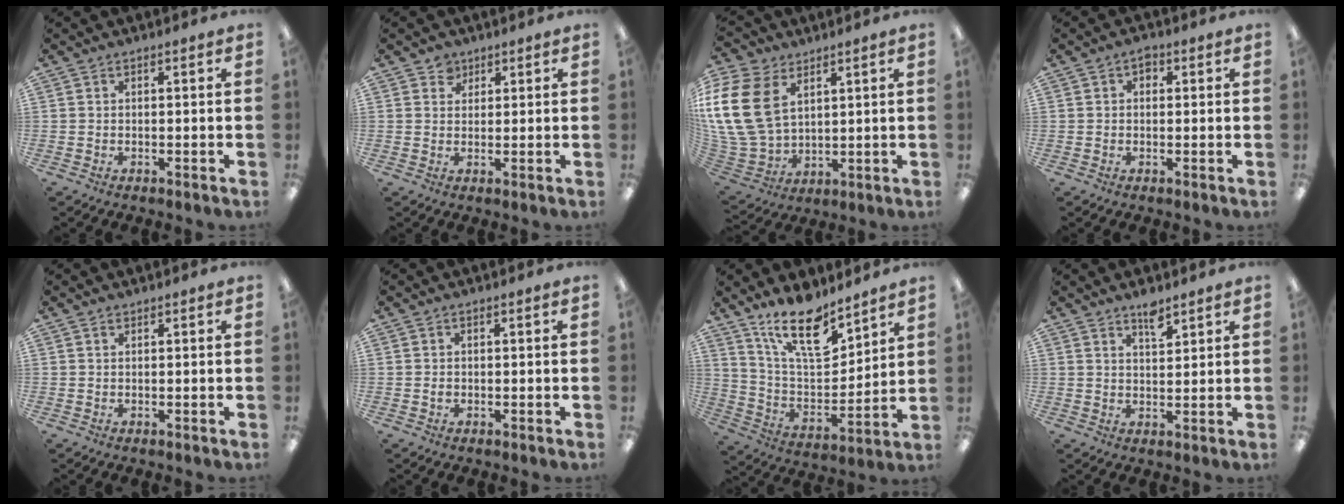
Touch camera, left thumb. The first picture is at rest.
{"total": 3.7, "force": [2.4, 2.7, 0.3], "torque": [0.000, -0.005, 0.042]}
{"total": 19.1, "force": [6.1, 13.7, 11.9], "torque": [-0.288, -0.027, 0.114]}
{"total": 1.9, "force": [0.5, 1.4, 1.2], "torque": [-0.017, 0.002, 0.006]}
{"total": 0.6, "force": [0.4, 0.3, 0.3], "torque": [-0.007, 0.003, 0.006]}
{"total": 0.8, "force": [-0.2, 0.6, 0.5], "torque": [-0.011, 0.001, -0.004]}
{"total": 16.9, "force": [12.4, 6.1, 9.6], "torque": [-0.171, -0.072, 0.216]}
{"total": 4.3, "force": [3.4, 1.3, 2.3], "torque": [-0.027, -0.019, 0.056]}